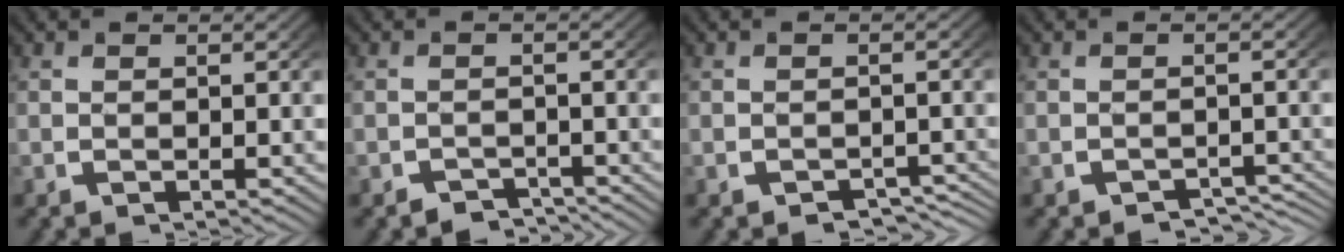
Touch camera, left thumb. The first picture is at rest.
{"total": 2.3, "force": [-2.2, 0.8, 0.4], "torque": [-0.002, -0.010, -0.038]}
{"total": 2.9, "force": [-2.4, 1.3, 1.2], "torque": [-0.008, -0.010, -0.033]}
{"total": 3.1, "force": [-2.7, 1.1, 1.1], "torque": [-0.011, -0.010, -0.038]}